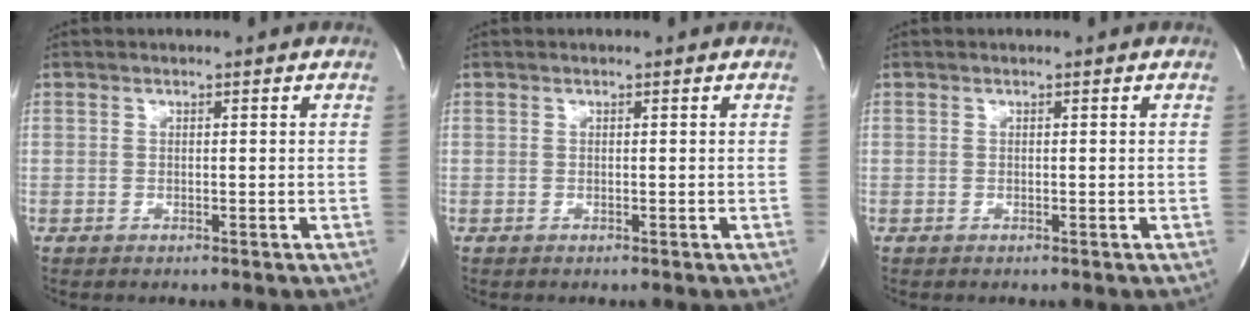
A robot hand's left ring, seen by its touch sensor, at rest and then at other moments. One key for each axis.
{"total": 0.0}
{"total": 0.0}